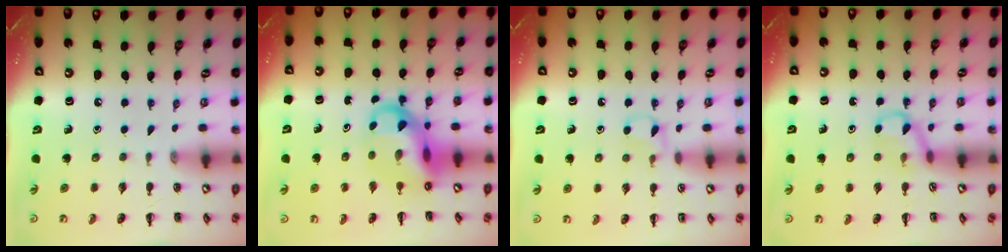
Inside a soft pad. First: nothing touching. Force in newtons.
{"total": 10.0, "press": 9.6, "slide": 2.7}
{"total": 5.5, "press": 5.2, "slide": 1.9}
{"total": 4.6, "press": 4.3, "slide": 1.4}